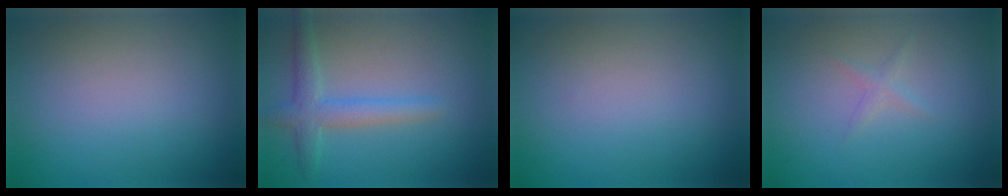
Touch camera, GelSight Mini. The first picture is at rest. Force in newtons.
{"total": 3.0, "press": 3.0, "slide": 0.2}
{"total": 0.0}
{"total": 0.9, "press": 0.8, "slide": 0.1}